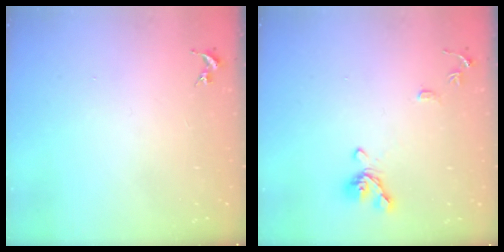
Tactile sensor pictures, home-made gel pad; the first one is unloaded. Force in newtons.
{"total": 10.3, "press": 10.2, "slide": 1.5}